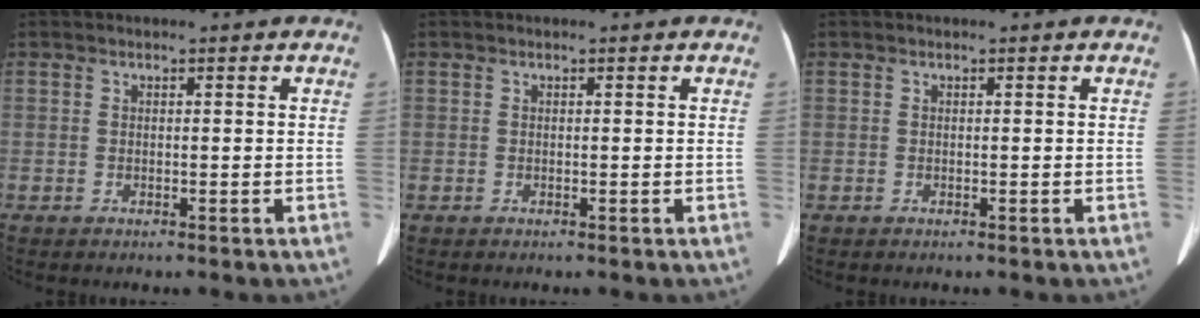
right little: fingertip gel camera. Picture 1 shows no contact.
{"total": 0.0}
{"total": 0.0}